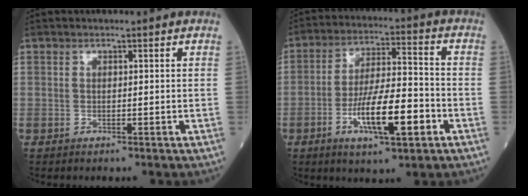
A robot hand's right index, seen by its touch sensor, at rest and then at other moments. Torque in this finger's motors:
{"motor_torque": [1.62, -0.52, 0.79, 0.21]}